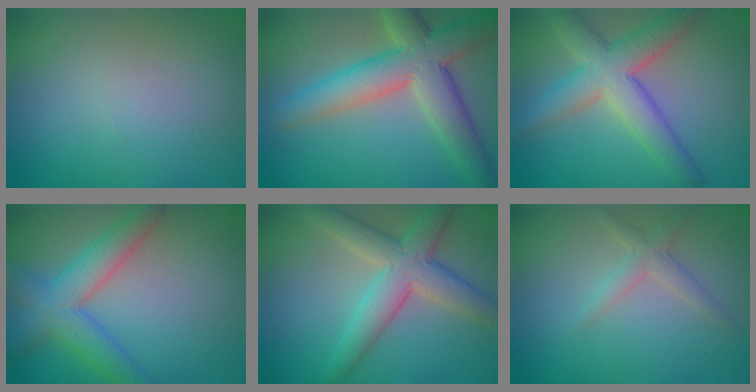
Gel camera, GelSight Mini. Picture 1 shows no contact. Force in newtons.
{"total": 7.9, "press": 7.9, "slide": 0.6}
{"total": 6.5, "press": 6.4, "slide": 0.3}
{"total": 5.4, "press": 5.4, "slide": 0.2}
{"total": 5.9, "press": 5.9, "slide": 0.2}
{"total": 1.8, "press": 1.8, "slide": 0.1}